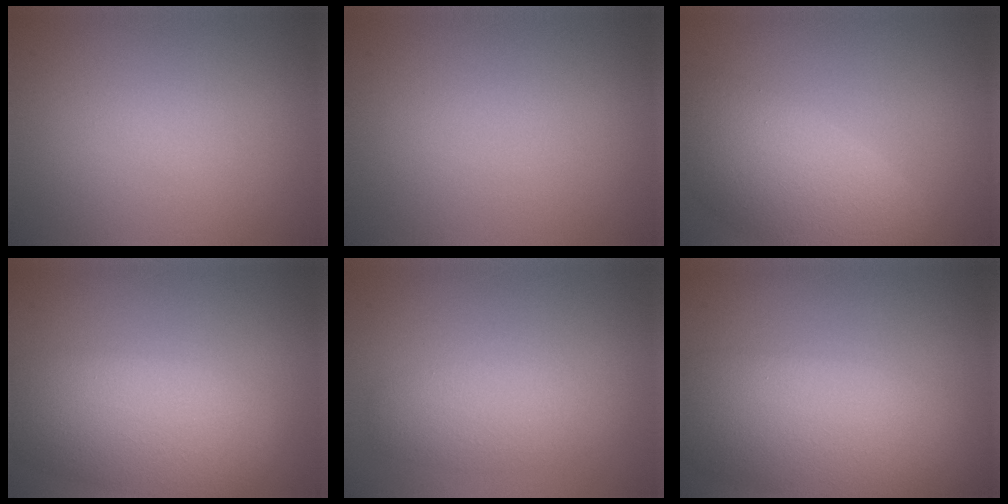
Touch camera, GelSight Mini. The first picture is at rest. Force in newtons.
{"total": 0.0}
{"total": 7.5, "press": 7.5, "slide": 0.5}
{"total": 8.0, "press": 8.0, "slide": 0.6}
{"total": 3.4, "press": 3.4, "slide": 0.0}
{"total": 10.1, "press": 10.0, "slide": 0.6}